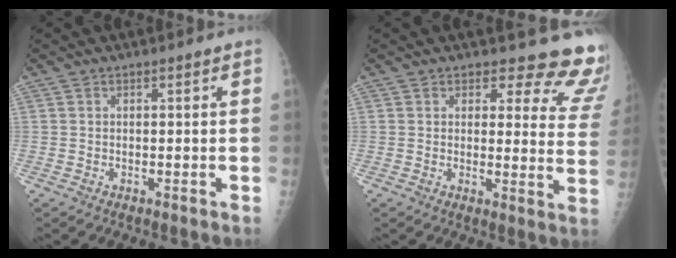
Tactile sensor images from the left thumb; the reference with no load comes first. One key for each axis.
{"total": 14.1, "fx": 12.8, "fy": 5.0, "fz": 3.2, "tx": 0.028, "ty": -0.108, "tz": 0.109}